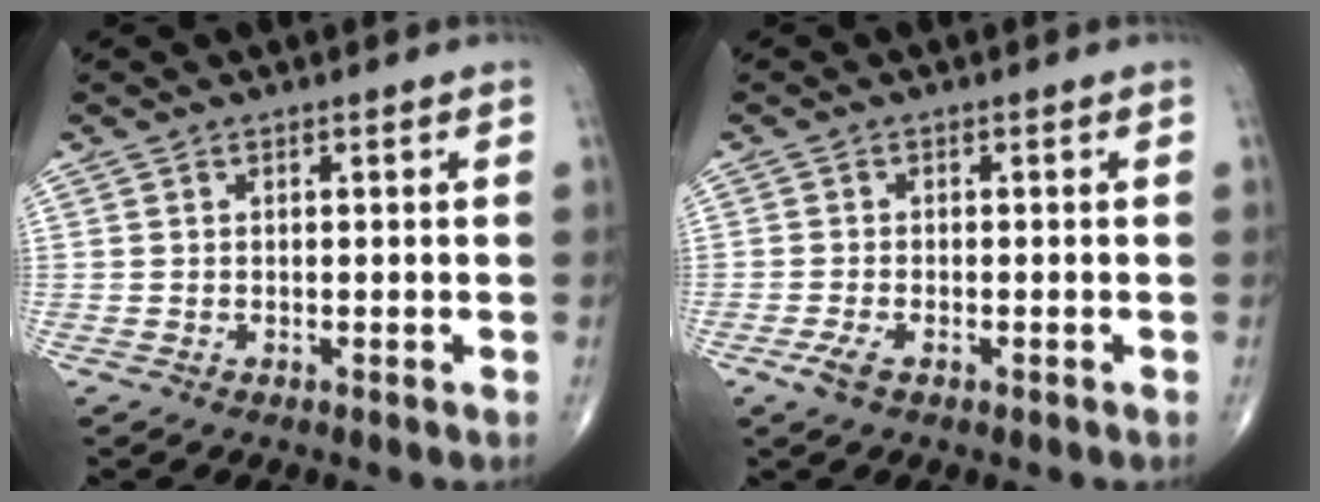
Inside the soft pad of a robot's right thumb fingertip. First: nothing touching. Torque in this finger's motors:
{"motor_torque": [0.92, 0.69, -0.06, -0.21, -0.01]}